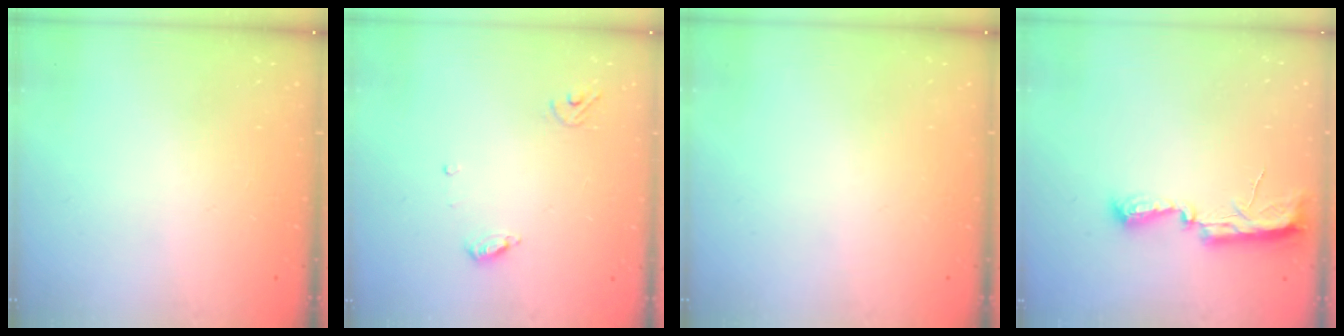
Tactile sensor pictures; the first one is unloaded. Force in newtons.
{"total": 3.6, "press": 3.6, "slide": 0.3}
{"total": 0.0}
{"total": 8.1, "press": 8.0, "slide": 0.8}